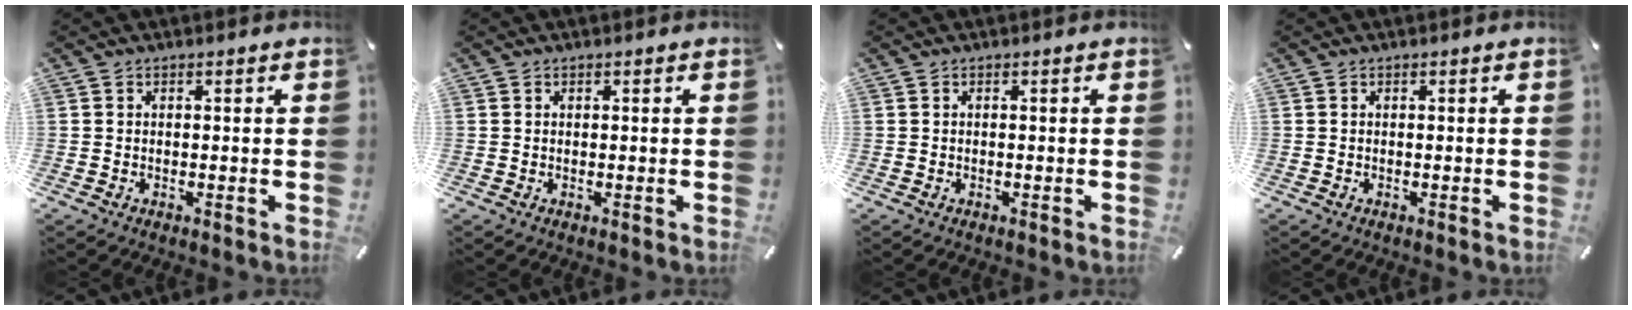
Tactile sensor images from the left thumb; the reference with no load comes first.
{"total": 0.0}
{"total": 0.0}
{"total": 0.0}